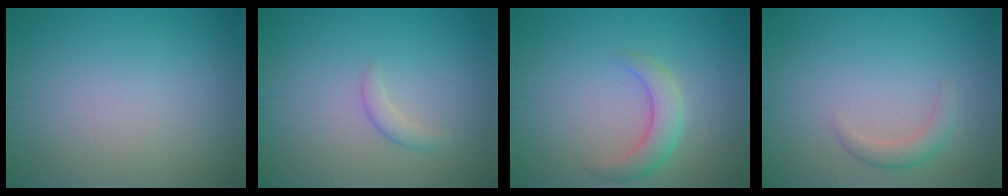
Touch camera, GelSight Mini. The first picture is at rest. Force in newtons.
{"total": 1.1, "press": 1.1, "slide": 0.0}
{"total": 2.9, "press": 2.9, "slide": 0.1}
{"total": 1.6, "press": 1.6, "slide": 0.1}